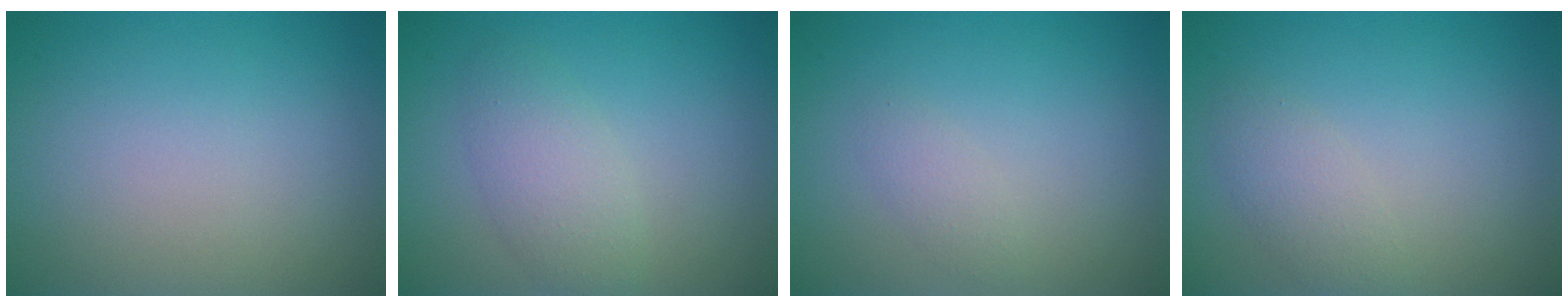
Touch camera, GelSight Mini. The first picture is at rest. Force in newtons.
{"total": 2.9, "press": 2.9, "slide": 0.2}
{"total": 1.1, "press": 1.1, "slide": 0.0}
{"total": 2.0, "press": 2.0, "slide": 0.2}